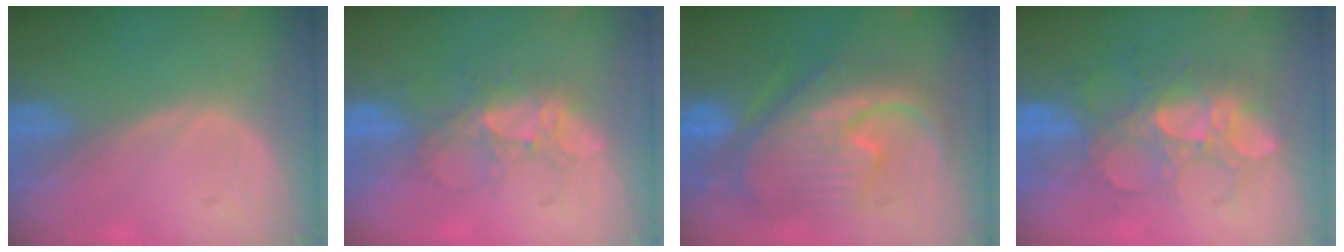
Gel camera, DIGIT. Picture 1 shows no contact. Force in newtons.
{"total": 5.6, "press": 5.4, "slide": 1.6}
{"total": 11.8, "press": 11.7, "slide": 1.2}
{"total": 8.8, "press": 8.6, "slide": 1.5}